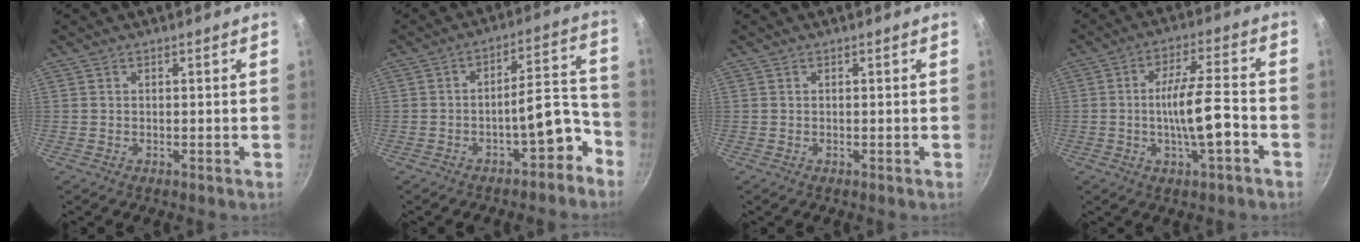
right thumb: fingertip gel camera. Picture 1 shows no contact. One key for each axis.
{"total": 10.0, "fx": -5.6, "fy": 4.1, "fz": 7.2, "tx": -0.057, "ty": 0.085, "tz": -0.069}
{"total": 0.0}
{"total": 10.1, "fx": -2.9, "fy": 2.3, "fz": 9.5, "tx": -0.159, "ty": 0.025, "tz": -0.049}